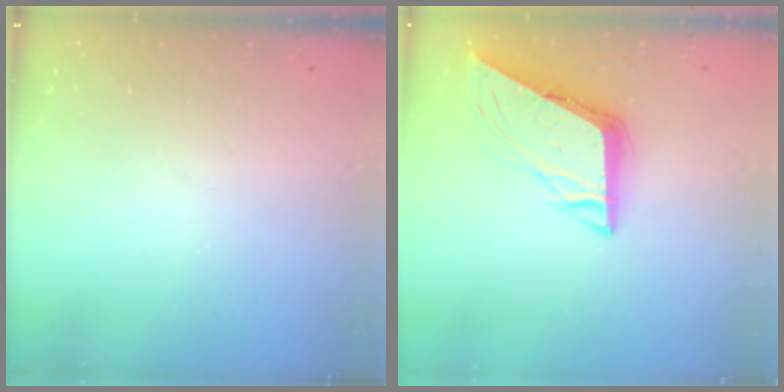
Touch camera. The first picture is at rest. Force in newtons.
{"total": 9.3, "press": 9.3, "slide": 1.0}